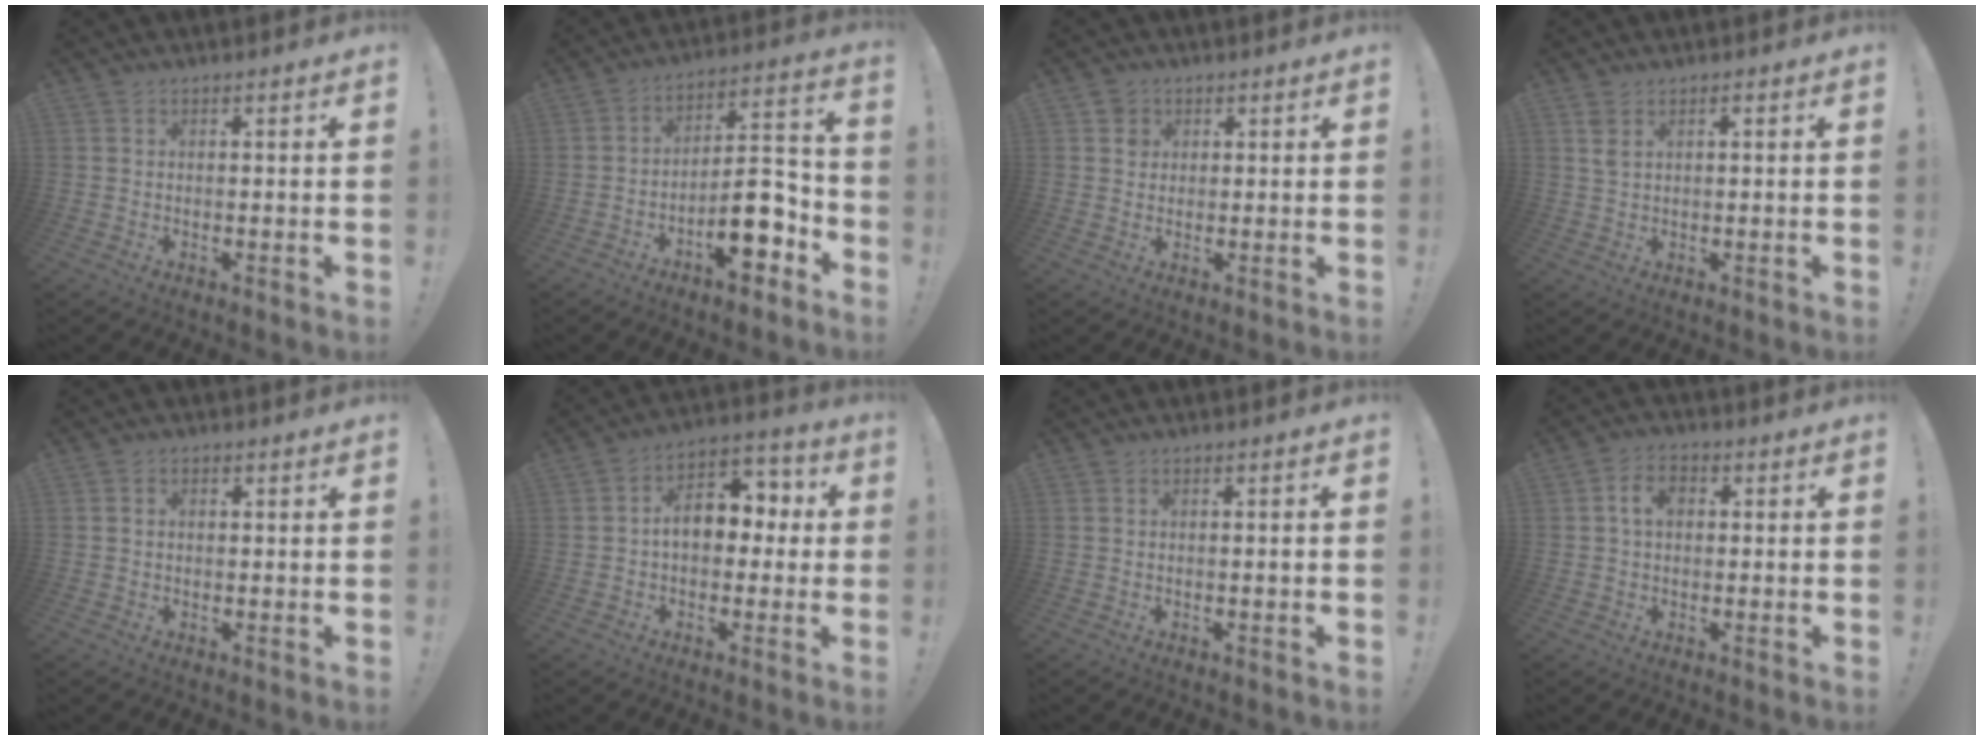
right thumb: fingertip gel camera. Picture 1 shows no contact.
{"total": 13.1, "force": [-6.4, 5.8, 9.8], "torque": [-0.120, 0.045, -0.103]}
{"total": 3.2, "force": [1.0, 3.0, 0.7], "torque": [-0.009, 0.003, 0.017]}
{"total": 2.5, "force": [1.1, 1.4, 1.8], "torque": [-0.036, 0.003, 0.018]}
{"total": 1.2, "force": [-0.3, 0.9, 0.6], "torque": [-0.009, 0.003, -0.005]}
{"total": 11.2, "force": [0.6, 8.0, 7.8], "torque": [-0.110, 0.016, 0.017]}
{"total": 1.1, "force": [-0.5, -0.2, 1.0], "torque": [-0.017, 0.001, -0.008]}
{"total": 5.1, "force": [1.2, 3.7, 3.3], "torque": [-0.051, 0.009, 0.021]}